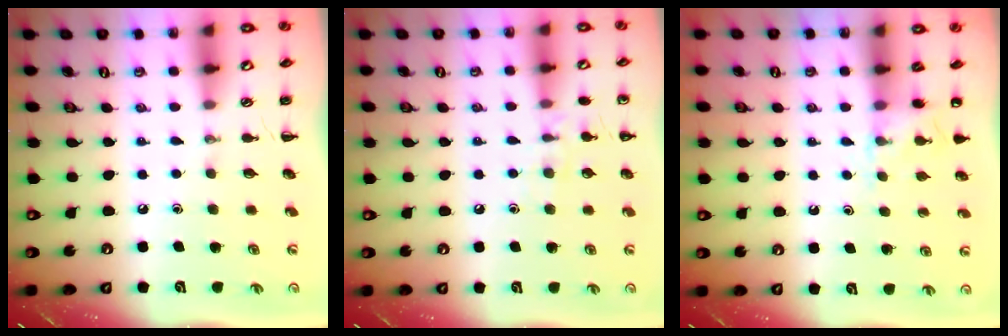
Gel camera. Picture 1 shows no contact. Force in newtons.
{"total": 7.7, "press": 7.5, "slide": 1.9}
{"total": 6.1, "press": 5.9, "slide": 1.6}